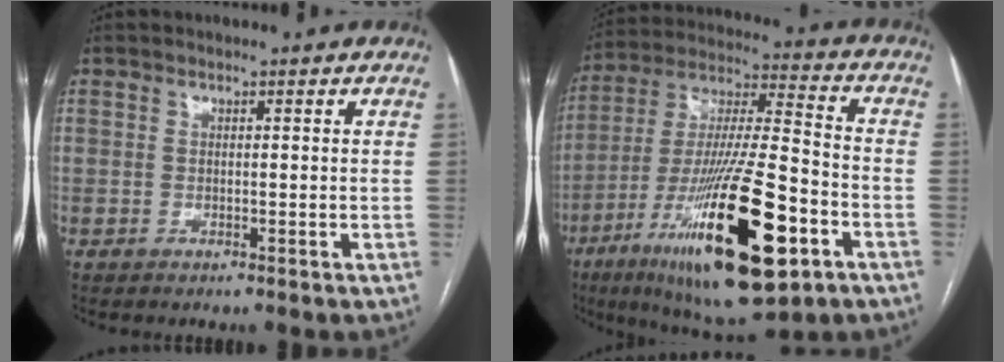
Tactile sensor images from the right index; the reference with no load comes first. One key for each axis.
{"total": 26.7, "fx": -11.5, "fy": 5.3, "fz": 23.5, "tx": -0.422, "ty": -0.034, "tz": -0.186}